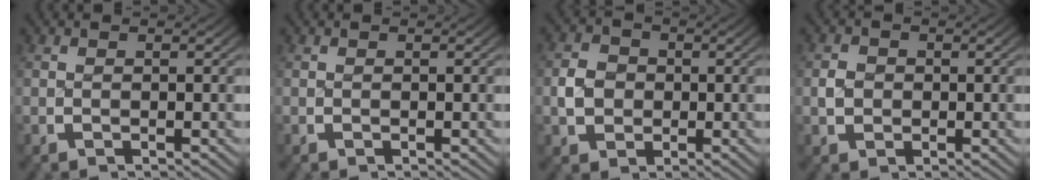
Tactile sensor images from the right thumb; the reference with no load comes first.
{"total": 0.0}
{"total": 3.9, "force": [-0.4, 3.4, 2.0], "torque": [-0.041, -0.005, -0.004]}
{"total": 1.8, "force": [-0.2, 1.5, 0.8], "torque": [-0.013, 0.000, -0.004]}